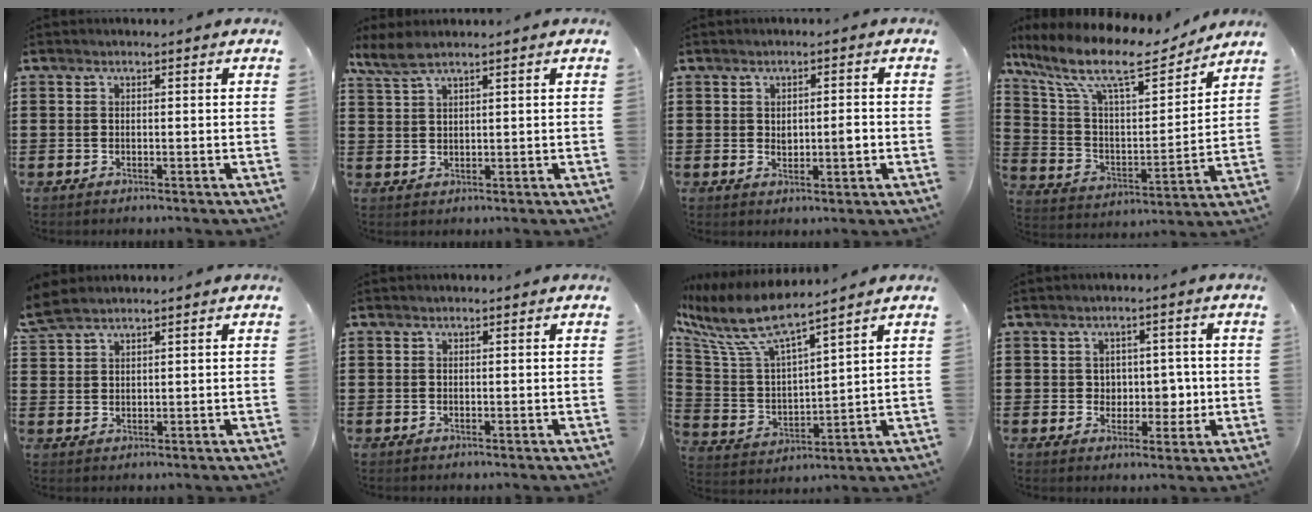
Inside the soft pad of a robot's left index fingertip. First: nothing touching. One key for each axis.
{"total": 3.1, "fx": 2.2, "fy": 0.5, "fz": 2.0, "tx": -0.046, "ty": 0.003, "tz": 0.042}
{"total": 2.6, "fx": 0.0, "fy": 1.0, "fz": 2.4, "tx": -0.037, "ty": -0.003, "tz": -0.004}
{"total": 13.4, "fx": 10.3, "fy": 3.1, "fz": 8.0, "tx": -0.203, "ty": -0.056, "tz": 0.173}
{"total": 3.3, "fx": 2.8, "fy": 1.0, "fz": 1.6, "tx": -0.039, "ty": 0.001, "tz": 0.053}
{"total": 0.0}
{"total": 9.4, "fx": 7.3, "fy": 1.3, "fz": 5.7, "tx": -0.156, "ty": -0.047, "tz": 0.118}
{"total": 4.0, "fx": 0.4, "fy": 3.5, "fz": 1.9, "tx": -0.029, "ty": -0.002, "tz": -0.002}